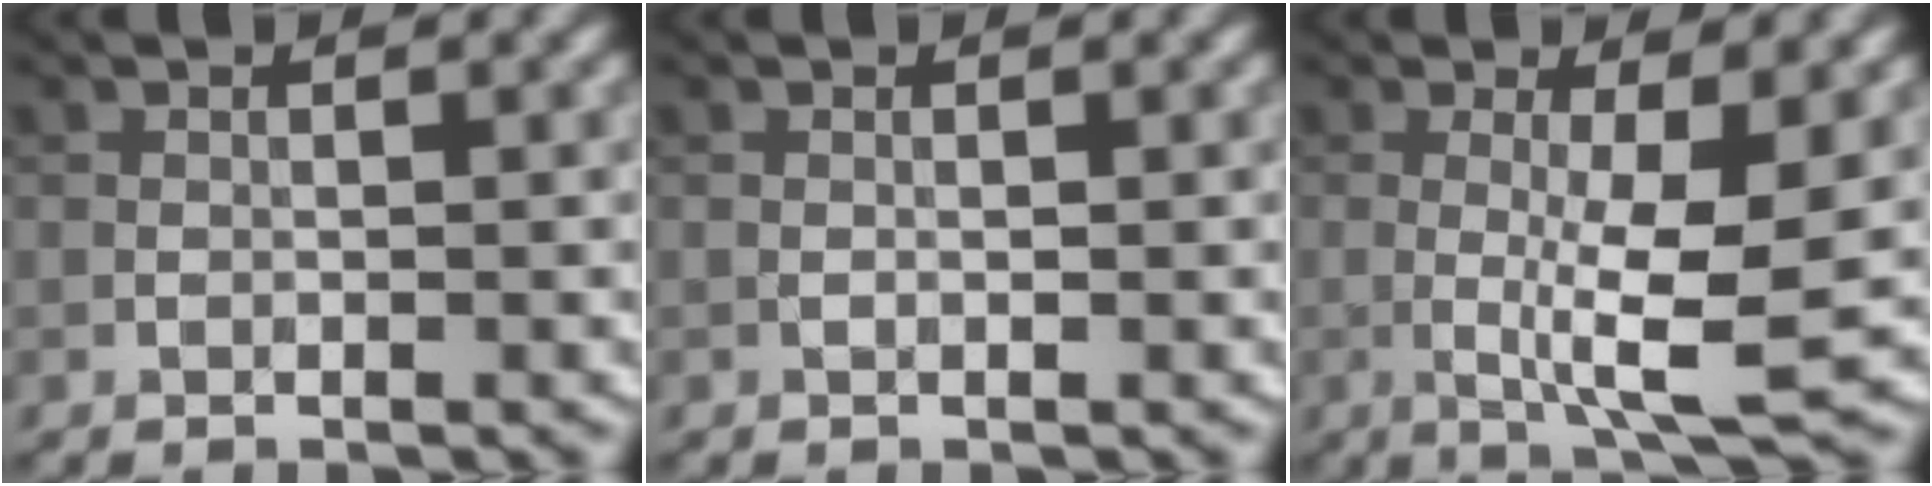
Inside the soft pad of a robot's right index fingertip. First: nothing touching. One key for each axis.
{"total": 0.0}
{"total": 5.9, "fx": -0.2, "fy": 1.0, "fz": 5.8, "tx": -0.094, "ty": -0.014, "tz": 0.000}